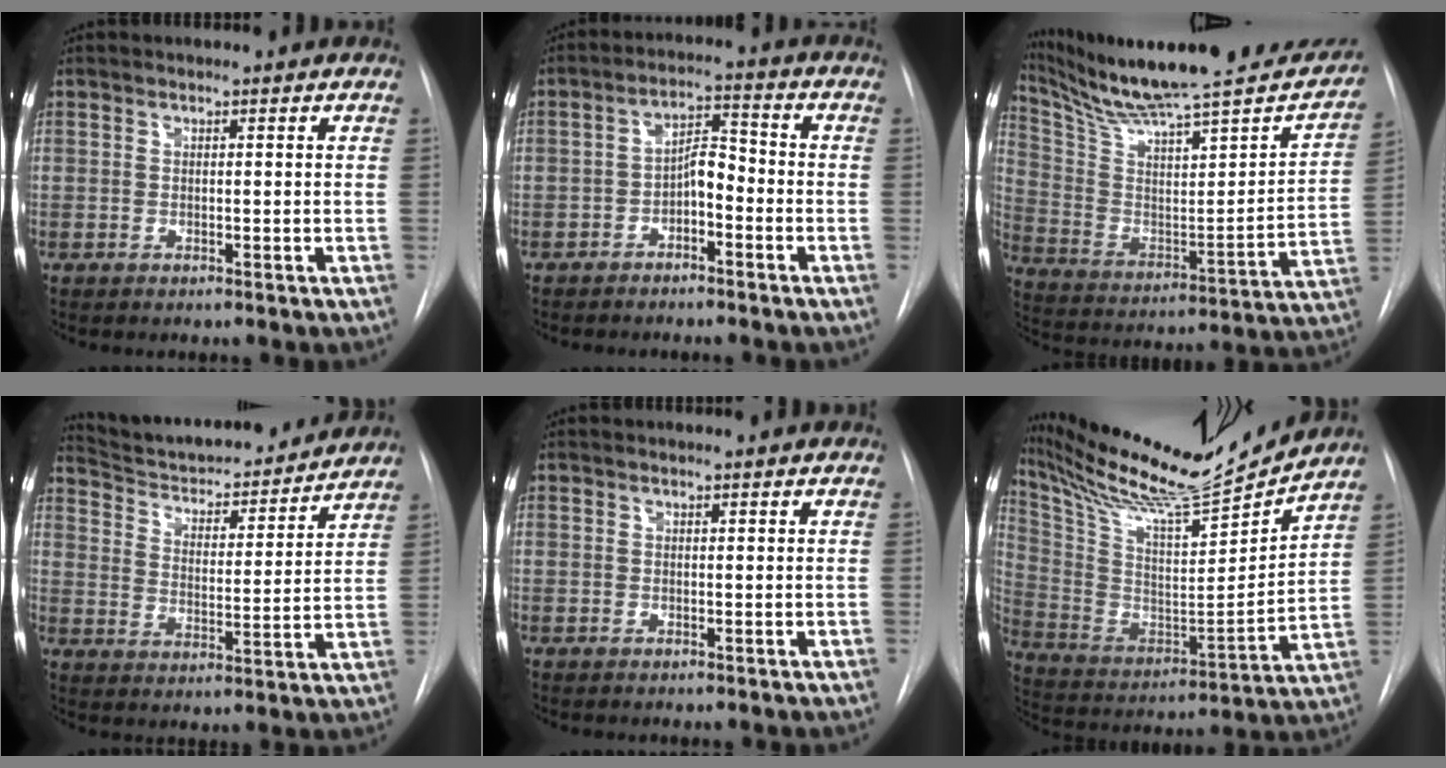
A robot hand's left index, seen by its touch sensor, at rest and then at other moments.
{"total": 5.1, "force": [-2.3, 2.1, 4.0], "torque": [-0.073, 0.020, -0.040]}
{"total": 29.4, "force": [25.6, 3.5, 13.9], "torque": [-0.229, -0.054, 0.371]}
{"total": 19.9, "force": [18.6, 3.5, 6.0], "torque": [-0.083, -0.007, 0.267]}
{"total": 1.8, "force": [1.8, 0.1, 0.4], "torque": [-0.012, 0.011, 0.017]}
{"total": 23.4, "force": [21.5, 1.5, 9.2], "torque": [-0.182, -0.040, 0.347]}